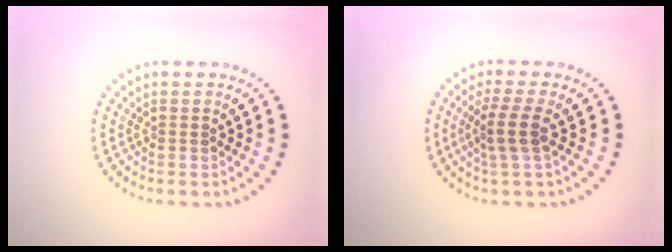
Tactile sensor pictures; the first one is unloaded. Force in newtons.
{"total": 2.7, "press": 2.2, "slide": 1.6}